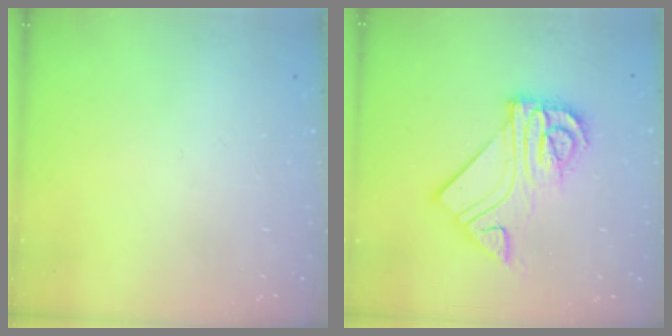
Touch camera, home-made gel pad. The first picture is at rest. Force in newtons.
{"total": 13.3, "press": 13.3, "slide": 1.3}